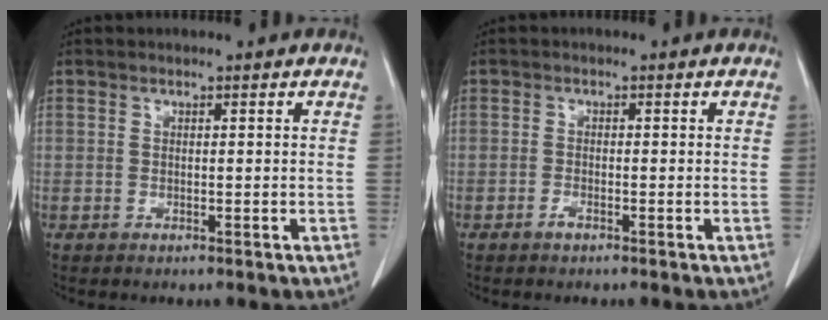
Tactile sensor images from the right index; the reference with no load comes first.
{"total": 1.0, "force": [-0.8, 0.3, 0.6], "torque": [-0.013, 0.001, -0.013]}